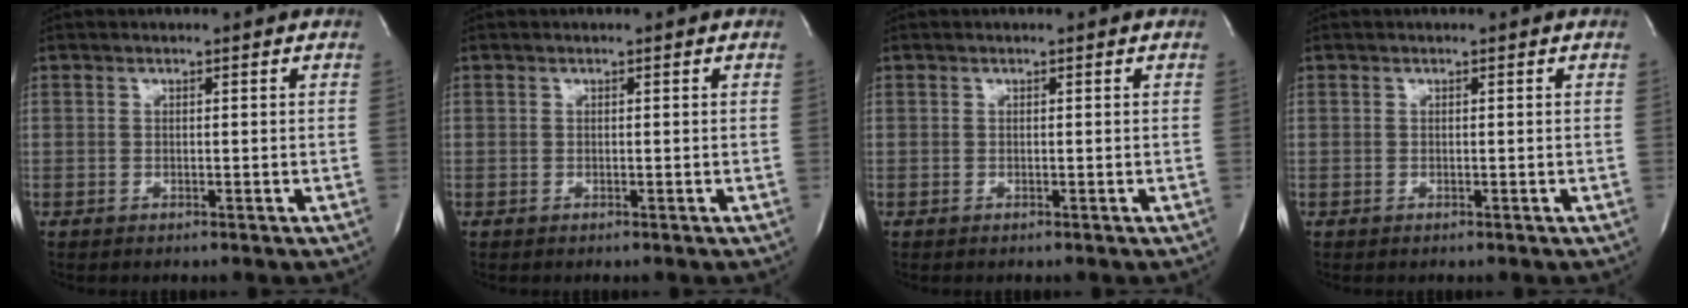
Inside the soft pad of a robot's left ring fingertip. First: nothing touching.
{"total": 0.0}
{"total": 0.0}
{"total": 0.0}